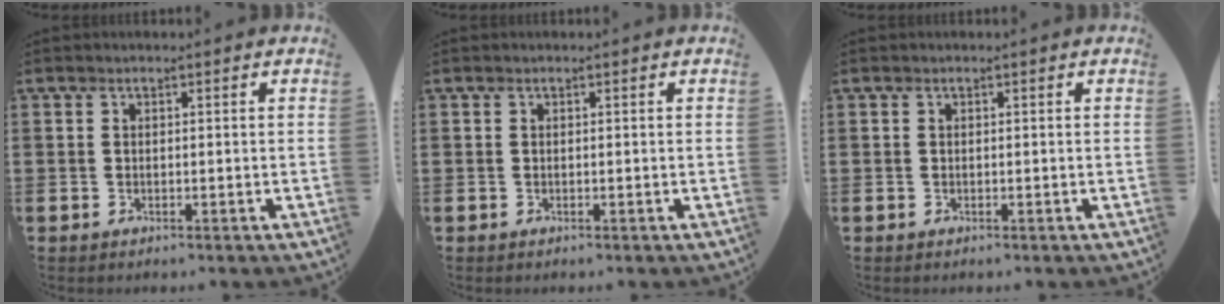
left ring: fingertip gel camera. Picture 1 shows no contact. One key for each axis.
{"total": 0.0}
{"total": 0.0}